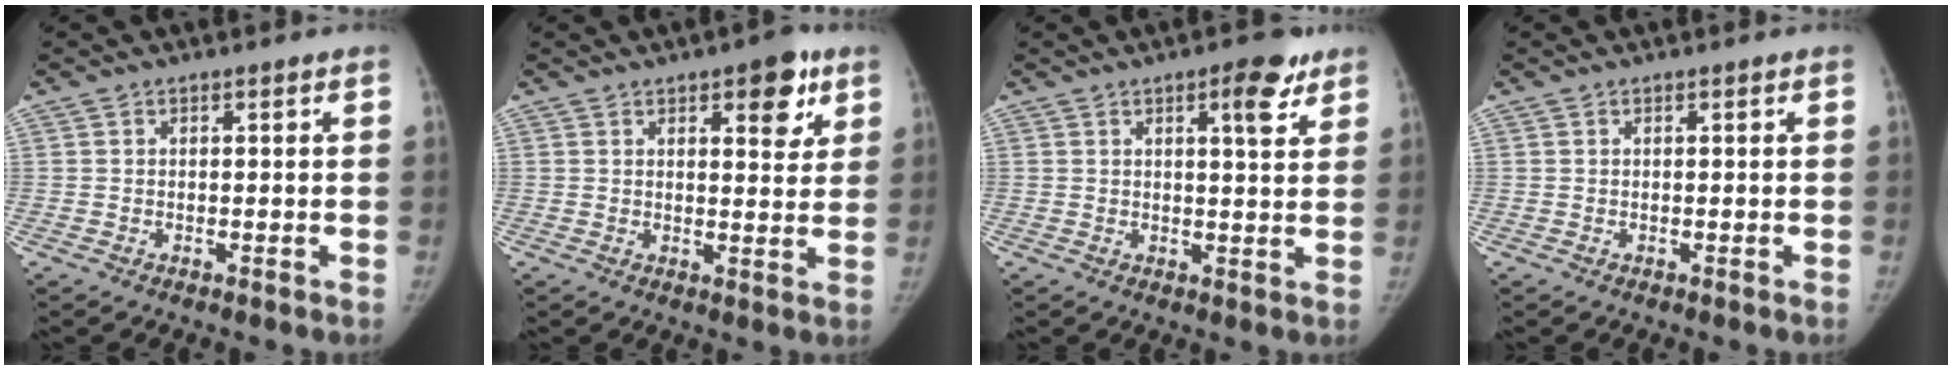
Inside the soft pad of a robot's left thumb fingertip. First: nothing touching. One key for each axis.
{"total": 7.6, "fx": 4.0, "fy": 3.3, "fz": 5.6, "tx": -0.045, "ty": -0.016, "tz": 0.047}
{"total": 6.2, "fx": 3.4, "fy": 1.9, "fz": 4.8, "tx": -0.052, "ty": -0.015, "tz": 0.041}
{"total": 0.0}